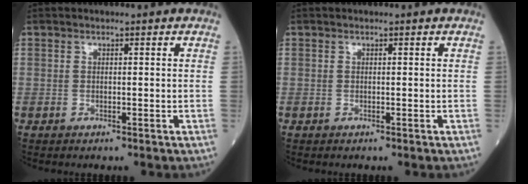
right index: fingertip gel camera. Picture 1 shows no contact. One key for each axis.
{"total": 0.0}